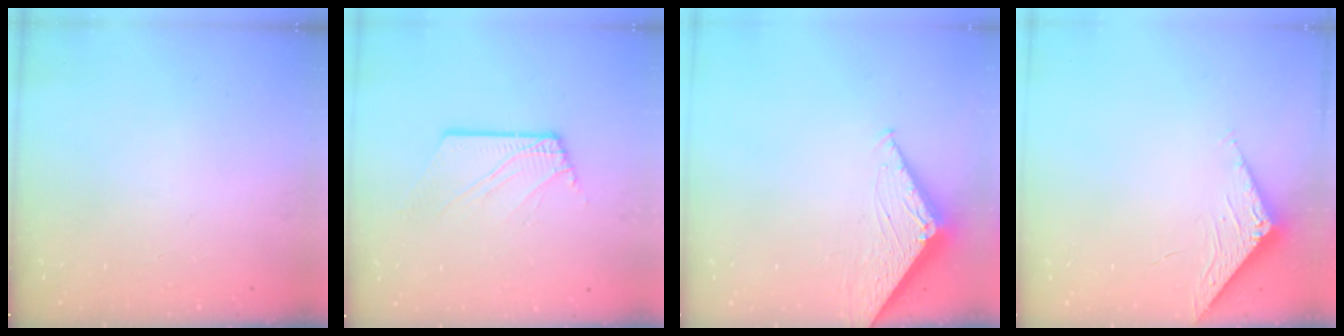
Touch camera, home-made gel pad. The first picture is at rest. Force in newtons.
{"total": 4.0, "press": 4.0, "slide": 0.4}
{"total": 4.0, "press": 4.0, "slide": 0.1}
{"total": 6.9, "press": 6.9, "slide": 0.5}